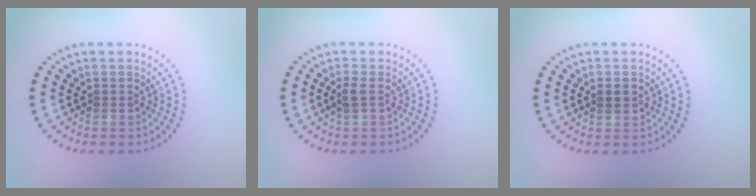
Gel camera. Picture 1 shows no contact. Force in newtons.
{"total": 0.9, "press": 0.8, "slide": 0.3}
{"total": 1.3, "press": 1.2, "slide": 0.2}